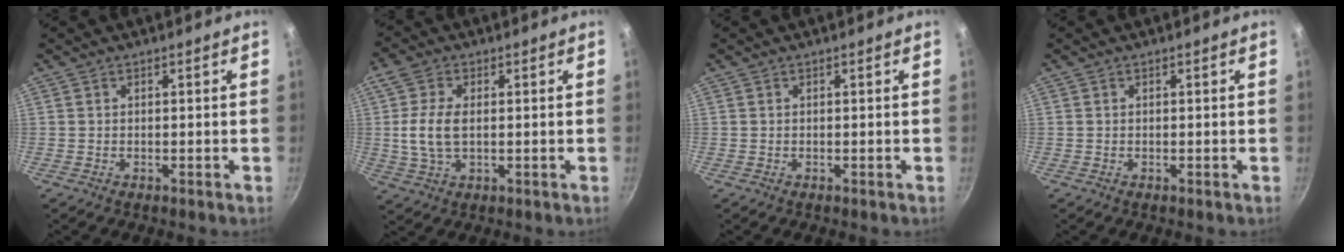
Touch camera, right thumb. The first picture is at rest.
{"total": 7.8, "force": [0.5, 4.4, 6.4], "torque": [-0.138, 0.003, 0.004]}
{"total": 0.0}
{"total": 0.0}